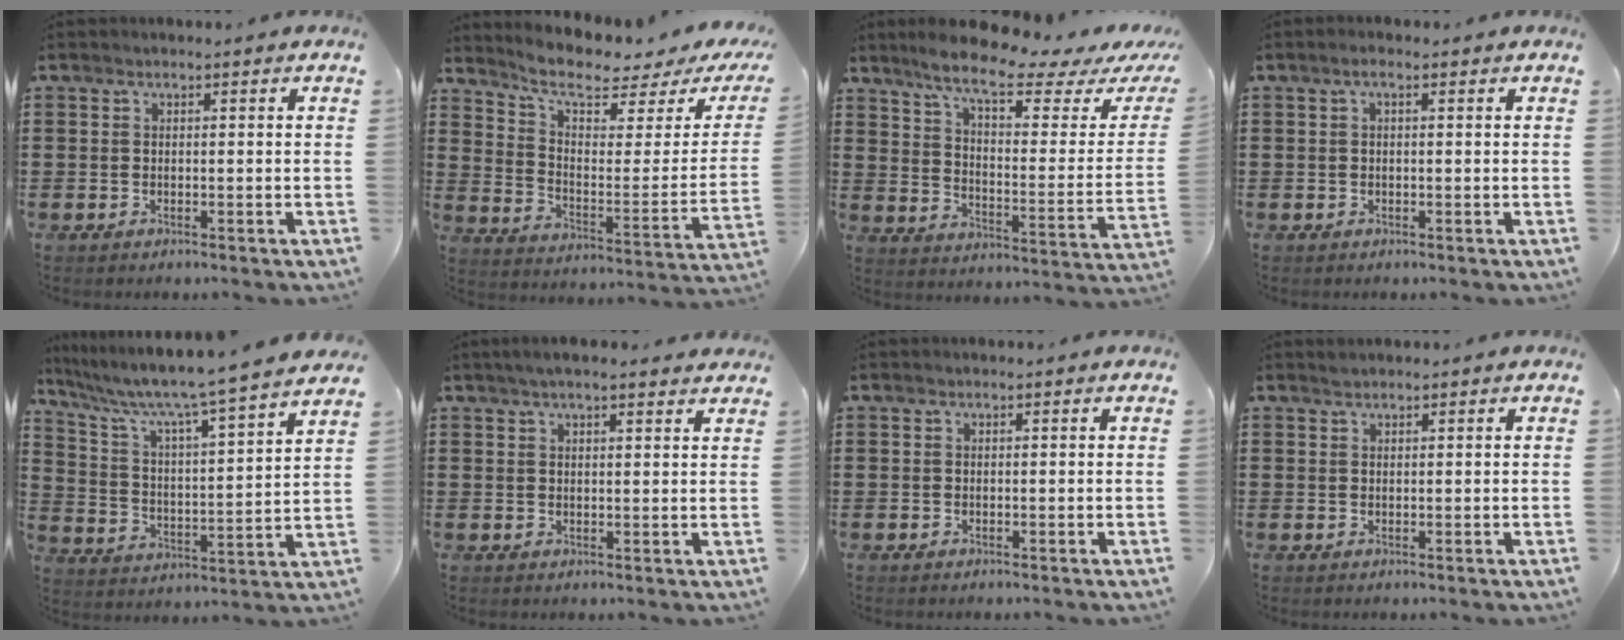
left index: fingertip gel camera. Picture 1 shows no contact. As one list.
[{"total": 6.3, "force": [5.0, 1.4, 3.5], "torque": [-0.088, -0.042, 0.081]}, {"total": 9.7, "force": [7.5, 1.1, 6.1], "torque": [-0.133, -0.045, 0.124]}, {"total": 1.1, "force": [-0.1, 0.3, 1.0], "torque": [-0.021, 0.000, -0.002]}, {"total": 6.6, "force": [5.7, -0.5, 3.2], "torque": [-0.090, -0.053, 0.086]}, {"total": 2.9, "force": [2.4, 0.6, 1.6], "torque": [-0.036, 0.006, 0.044]}, {"total": 0.0}, {"total": 0.8, "force": [0.8, 0.1, 0.3], "torque": [-0.006, 0.000, 0.015]}]